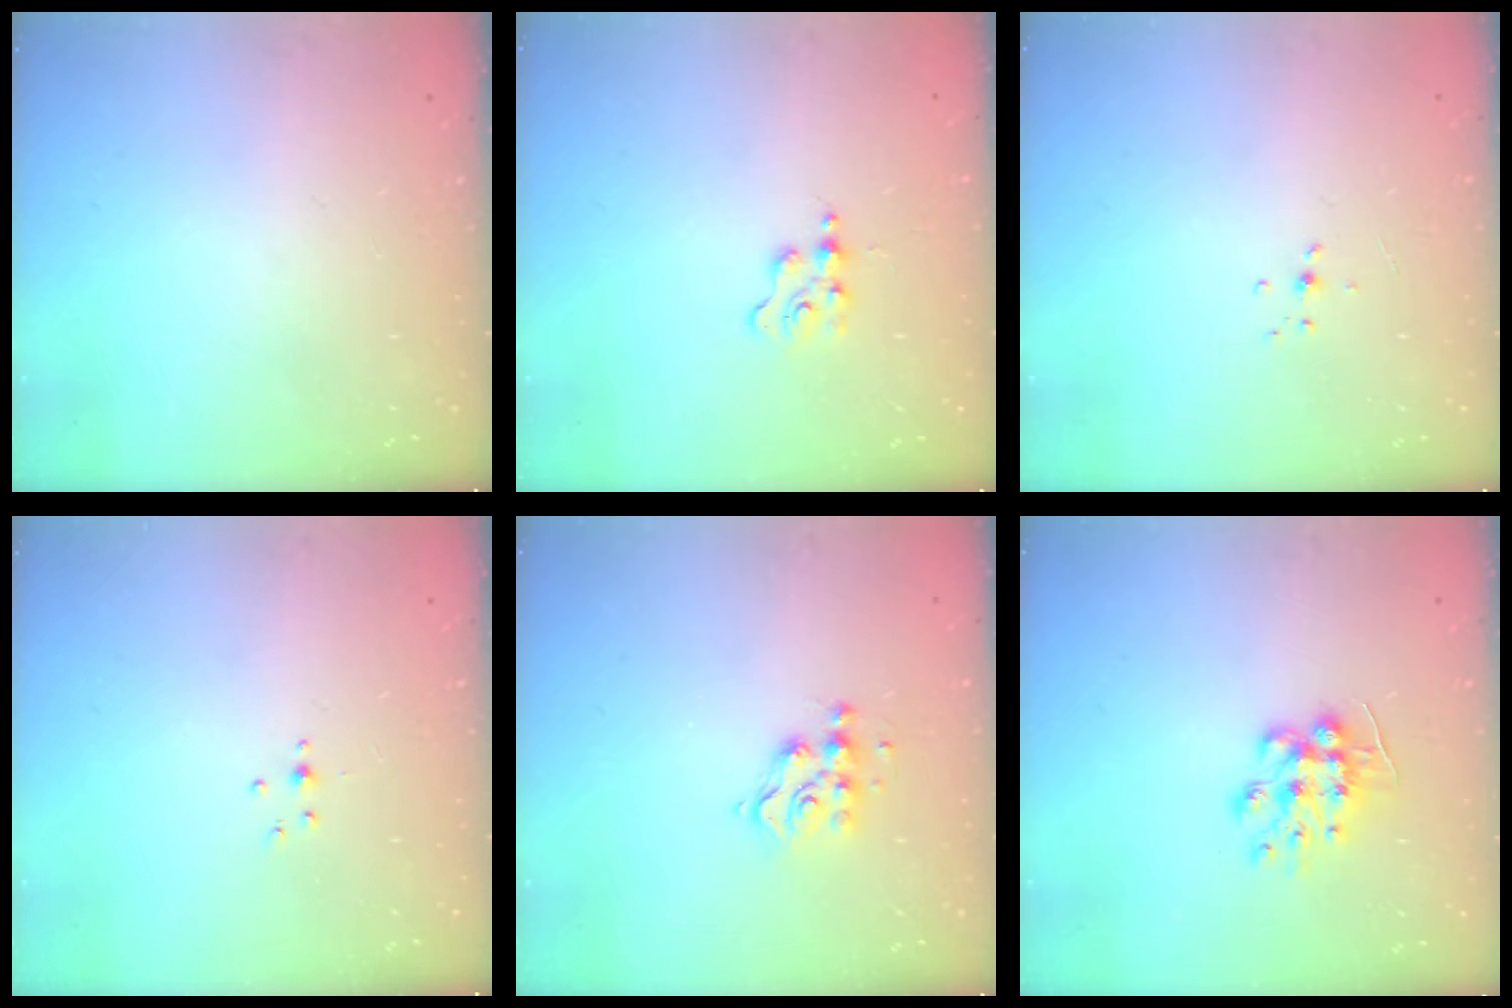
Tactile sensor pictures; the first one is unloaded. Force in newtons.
{"total": 1.3, "press": 1.3, "slide": 0.2}
{"total": 4.6, "press": 4.5, "slide": 0.8}
{"total": 2.3, "press": 1.9, "slide": 1.3}
{"total": 6.5, "press": 6.5, "slide": 0.3}
{"total": 9.2, "press": 9.2, "slide": 0.2}